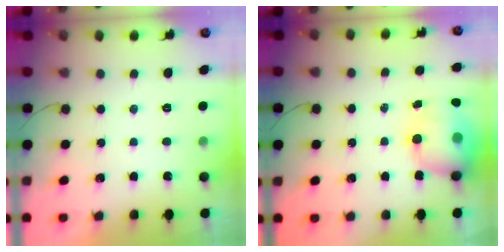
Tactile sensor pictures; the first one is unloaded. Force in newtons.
{"total": 13.1, "press": 12.7, "slide": 3.2}